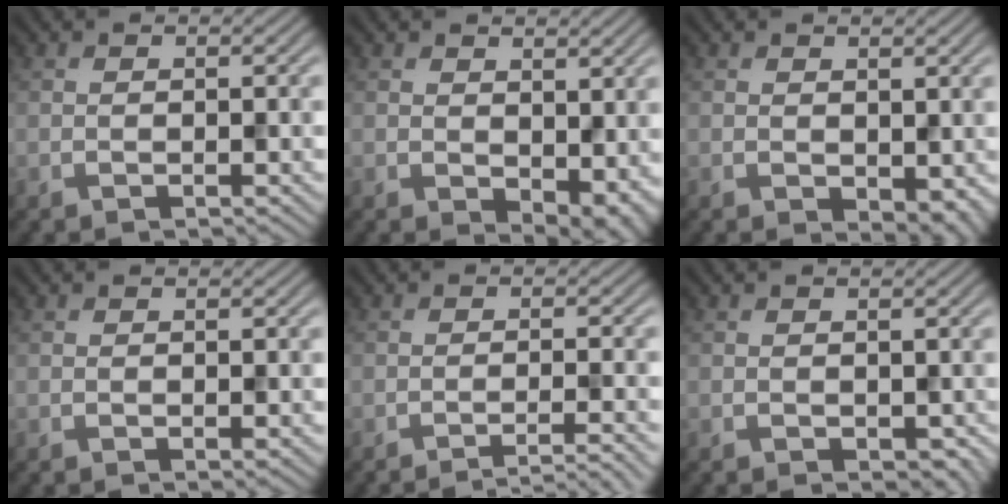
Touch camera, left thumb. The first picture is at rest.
{"total": 4.9, "force": [0.4, 3.1, 3.8], "torque": [-0.061, -0.021, 0.016]}
{"total": 2.5, "force": [0.2, 1.6, 1.9], "torque": [-0.031, -0.009, 0.008]}
{"total": 0.0}
{"total": 3.5, "force": [-2.5, 0.2, 2.4], "torque": [-0.027, 0.008, -0.054]}
{"total": 0.9, "force": [0.1, 0.7, 0.5], "torque": [-0.011, -0.005, 0.004]}